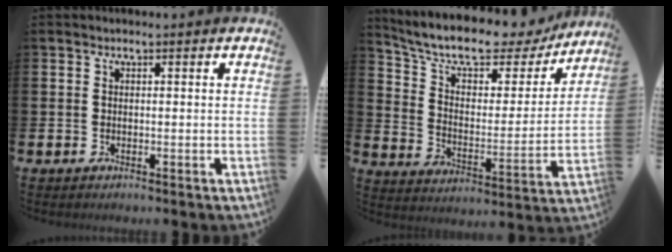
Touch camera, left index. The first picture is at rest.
{"total": 10.4, "force": [8.8, 3.5, 4.4], "torque": [-0.110, -0.058, 0.146]}